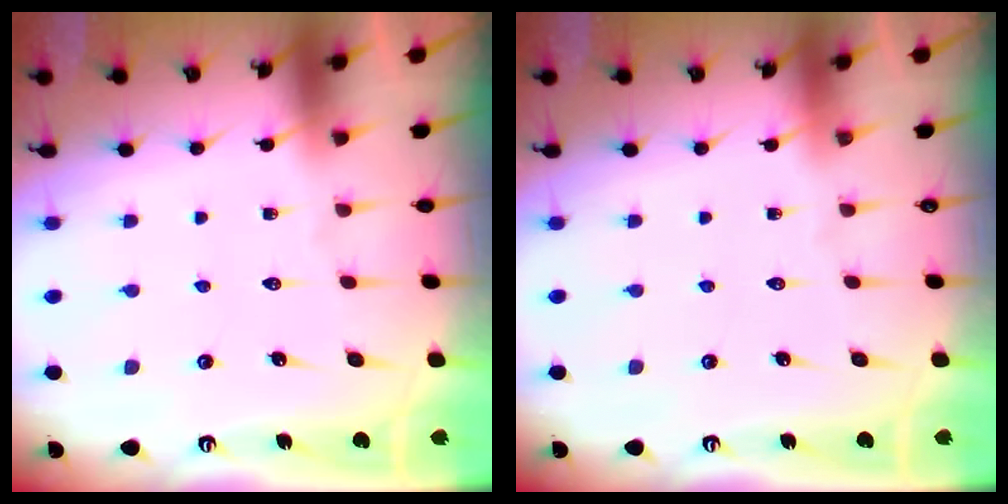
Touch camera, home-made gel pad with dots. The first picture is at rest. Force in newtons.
{"total": 0.0}